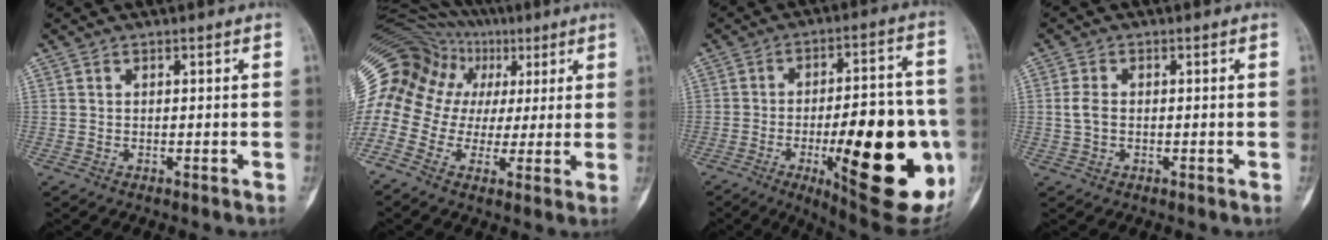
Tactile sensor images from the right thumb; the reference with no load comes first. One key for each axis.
{"total": 18.7, "fx": 2.6, "fy": 16.0, "fz": 9.2, "tx": -0.190, "ty": 0.079, "tz": 0.051}
{"total": 28.8, "fx": -7.2, "fy": 9.5, "fz": 26.2, "tx": -0.304, "ty": 0.001, "tz": -0.082}
{"total": 2.9, "fx": 0.0, "fy": 2.0, "fz": 2.2, "tx": -0.047, "ty": 0.006, "tz": -0.003}